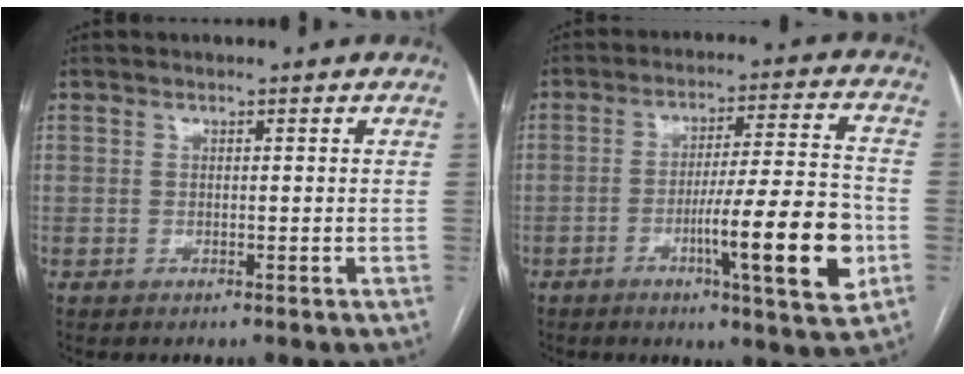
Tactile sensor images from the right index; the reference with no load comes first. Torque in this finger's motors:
{"motor_torque": [0.38, 0.10, 0.28, 0.06]}